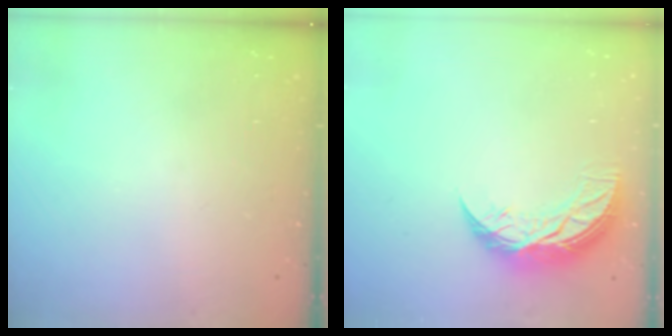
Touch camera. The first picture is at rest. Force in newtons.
{"total": 9.0, "press": 9.0, "slide": 0.8}